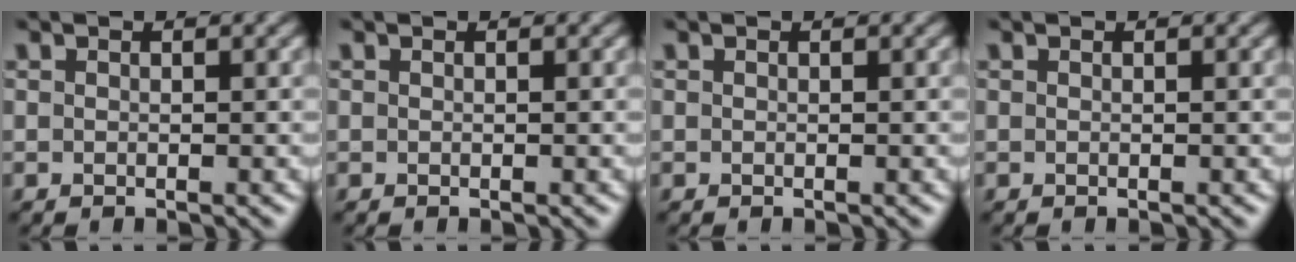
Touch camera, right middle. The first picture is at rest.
{"total": 0.0}
{"total": 0.0}
{"total": 0.0}